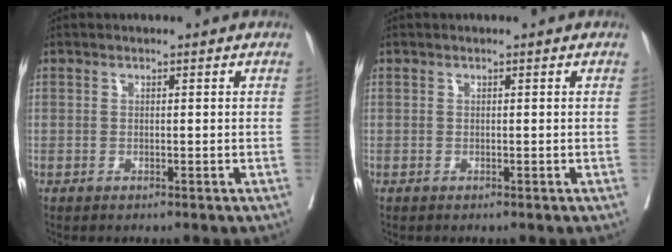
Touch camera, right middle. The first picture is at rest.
{"total": 0.0}